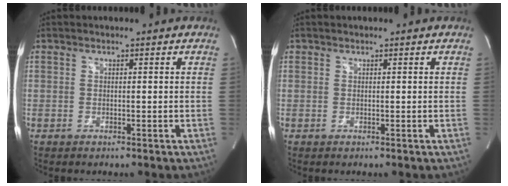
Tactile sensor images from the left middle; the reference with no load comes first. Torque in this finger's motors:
{"motor_torque": [0.01, 0.01, -0.06, 0.01]}